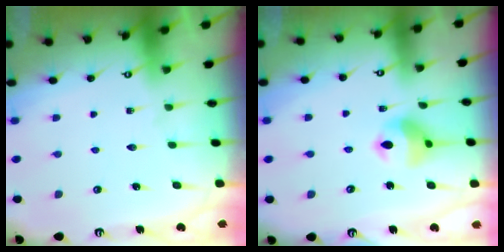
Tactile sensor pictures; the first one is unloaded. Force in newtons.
{"total": 10.1, "press": 10.0, "slide": 1.3}